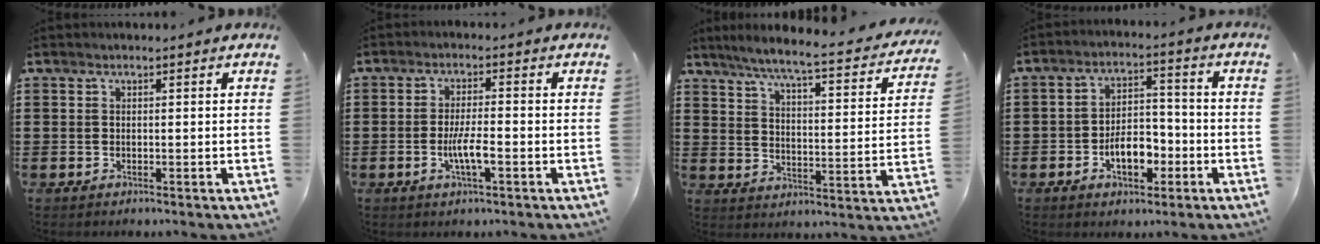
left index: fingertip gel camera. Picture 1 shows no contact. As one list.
[{"total": 4.7, "force": [-1.3, 0.9, 4.4], "torque": [-0.087, -0.003, -0.027]}, {"total": 5.8, "force": [4.9, -0.4, 3.1], "torque": [-0.082, -0.040, 0.075]}, {"total": 6.9, "force": [-2.8, 3.8, 5.1], "torque": [-0.084, 0.009, -0.052]}]